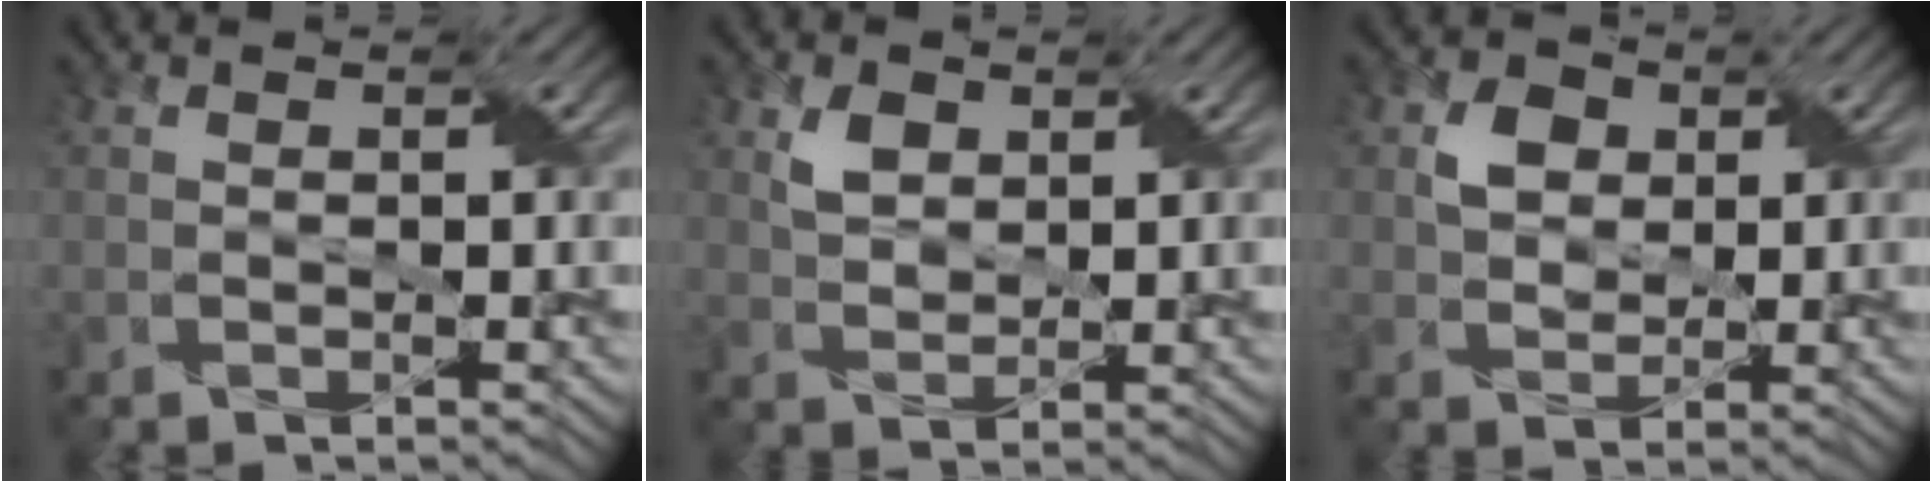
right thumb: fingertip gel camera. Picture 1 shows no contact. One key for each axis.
{"total": 3.3, "fx": 1.5, "fy": 2.2, "fz": 1.8, "tx": -0.043, "ty": 0.000, "tz": 0.031}
{"total": 3.9, "fx": 1.0, "fy": 3.1, "fz": 2.0, "tx": -0.047, "ty": 0.006, "tz": 0.015}